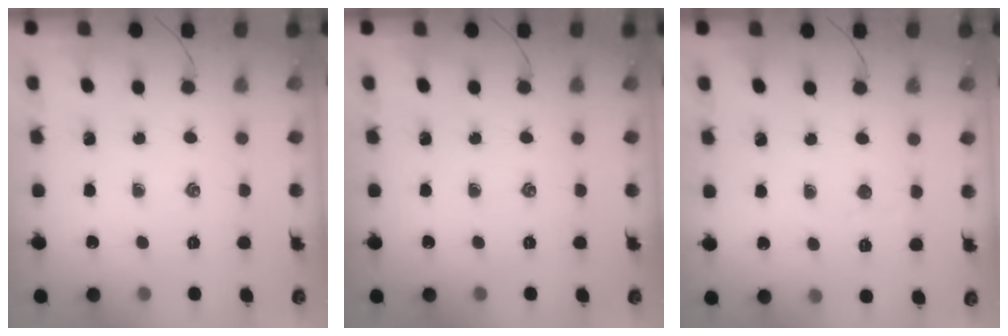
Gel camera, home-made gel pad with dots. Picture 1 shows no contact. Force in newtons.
{"total": 0.0}
{"total": 2.5, "press": 2.4, "slide": 0.8}